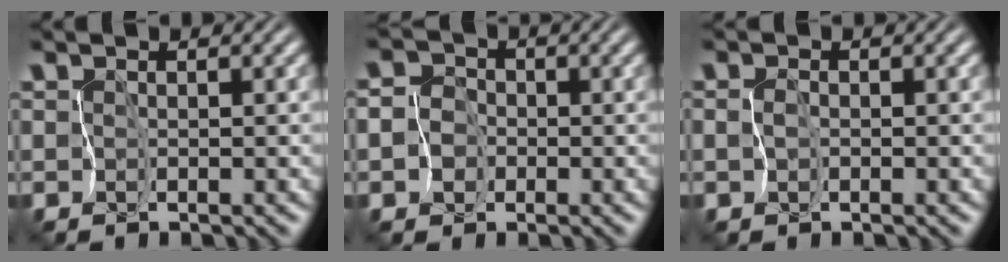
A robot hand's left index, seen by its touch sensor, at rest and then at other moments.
{"total": 4.1, "force": [-1.5, 3.7, 1.0], "torque": [-0.009, 0.002, -0.050]}
{"total": 0.8, "force": [-0.3, 0.6, 0.5], "torque": [-0.001, 0.000, -0.005]}